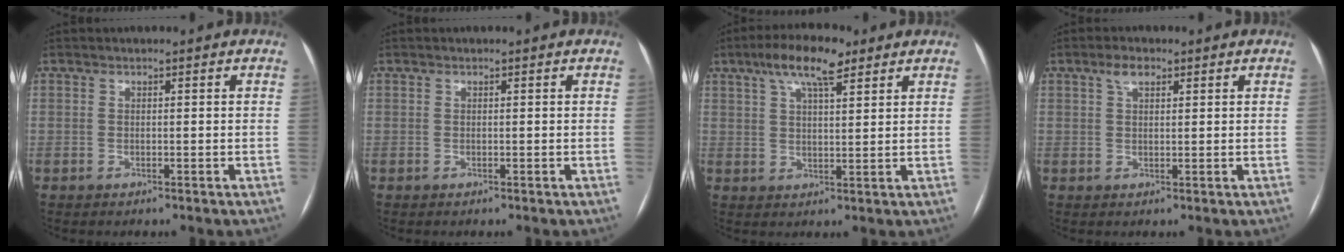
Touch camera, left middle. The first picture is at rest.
{"total": 0.0}
{"total": 8.3, "force": [5.1, 2.1, 6.2], "torque": [-0.117, 0.018, 0.086]}
{"total": 2.6, "force": [1.5, 1.2, 1.7], "torque": [-0.039, 0.009, 0.030]}